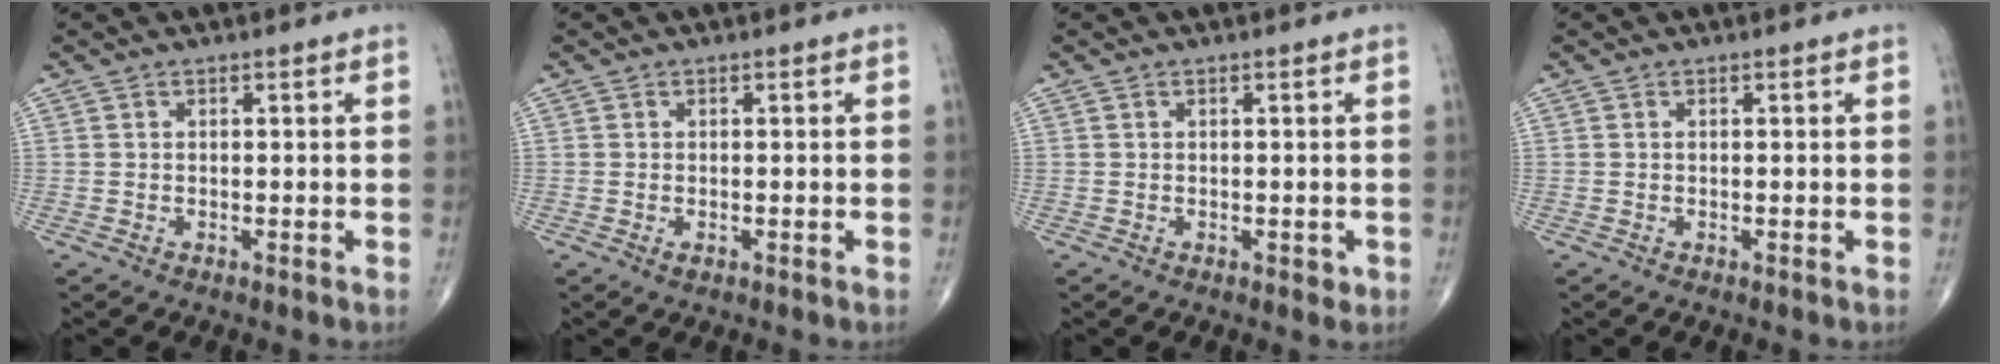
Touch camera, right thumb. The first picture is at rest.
{"total": 0.8, "force": [-0.3, 0.4, 0.6], "torque": [-0.008, -0.001, -0.005]}
{"total": 1.1, "force": [-0.2, 0.7, 0.8], "torque": [-0.001, 0.000, -0.002]}
{"total": 0.0}